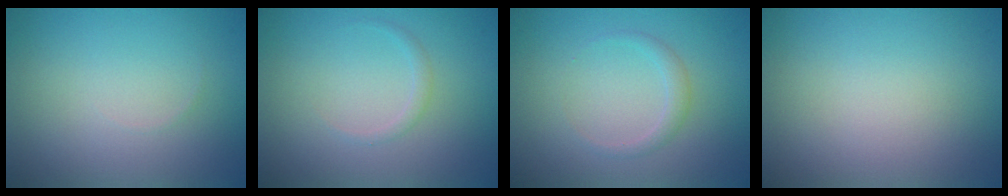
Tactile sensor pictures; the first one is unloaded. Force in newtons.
{"total": 0.8, "press": 0.8, "slide": 0.0}
{"total": 1.2, "press": 1.2, "slide": 0.1}
{"total": 0.0}